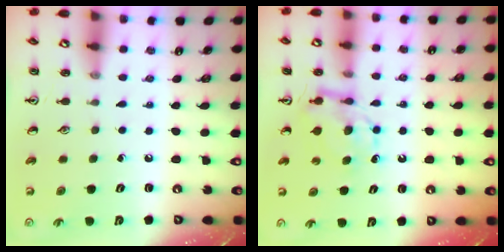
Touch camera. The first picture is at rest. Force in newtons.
{"total": 7.3, "press": 7.3, "slide": 0.5}